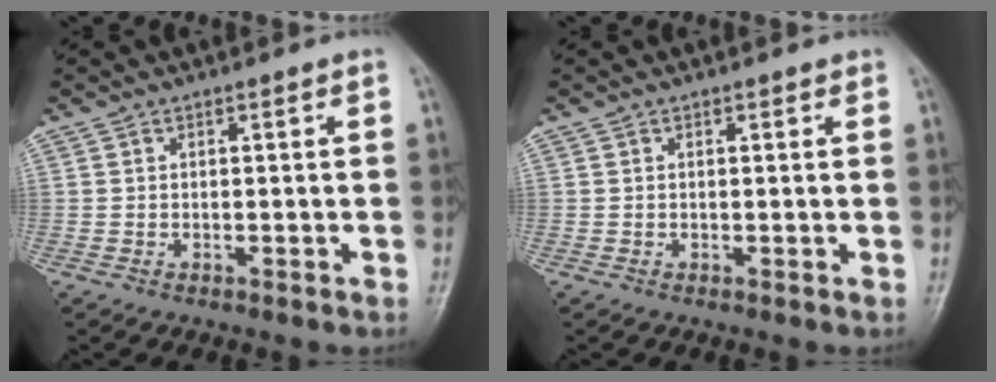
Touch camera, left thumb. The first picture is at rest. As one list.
[{"total": 0.5, "force": [0.4, 0.3, 0.2], "torque": [-0.001, -0.002, 0.001]}]